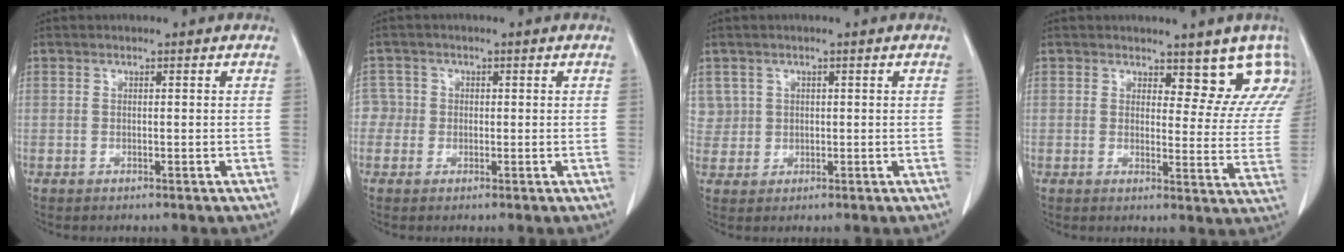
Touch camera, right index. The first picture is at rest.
{"total": 2.3, "force": [-0.4, 2.2, -0.2], "torque": [0.019, 0.009, -0.014]}
{"total": 2.8, "force": [0.9, 2.7, -0.3], "torque": [0.022, 0.004, 0.014]}
{"total": 9.9, "force": [8.6, 4.0, 2.7], "torque": [0.009, -0.024, 0.074]}